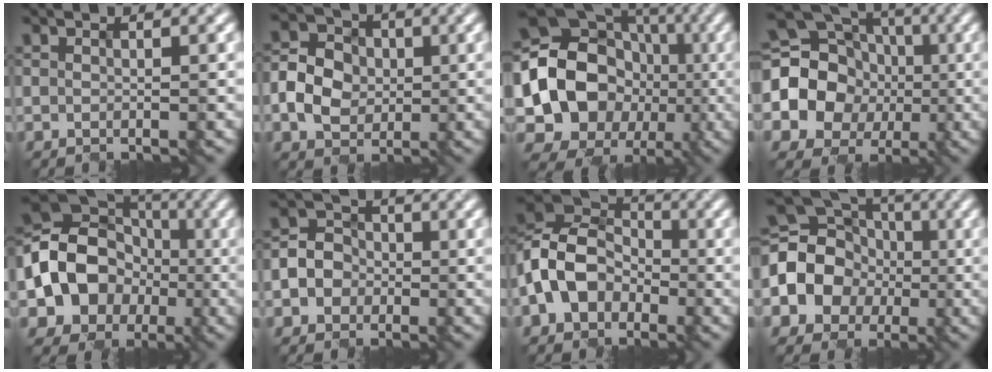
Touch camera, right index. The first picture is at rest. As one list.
[{"total": 4.5, "force": [-0.9, 3.9, 1.9], "torque": [-0.038, 0.006, -0.021]}, {"total": 19.2, "force": [-2.8, 17.3, 7.8], "torque": [-0.147, 0.018, -0.082]}, {"total": 13.2, "force": [-0.7, 12.1, 5.3], "torque": [-0.131, 0.007, -0.037]}, {"total": 10.9, "force": [-2.5, 9.2, 5.2], "torque": [-0.084, 0.000, -0.075]}, {"total": 3.8, "force": [-1.3, 3.5, 0.9], "torque": [0.002, 0.003, -0.035]}, {"total": 8.5, "force": [-2.9, 6.5, 4.6], "torque": [-0.084, 0.007, -0.064]}, {"total": 10.1, "force": [-1.8, 9.0, 4.2], "torque": [-0.081, 0.004, -0.063]}]